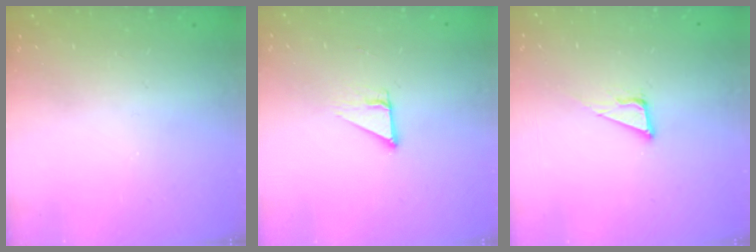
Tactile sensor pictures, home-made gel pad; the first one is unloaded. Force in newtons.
{"total": 3.7, "press": 3.7, "slide": 0.2}
{"total": 7.0, "press": 6.4, "slide": 2.8}